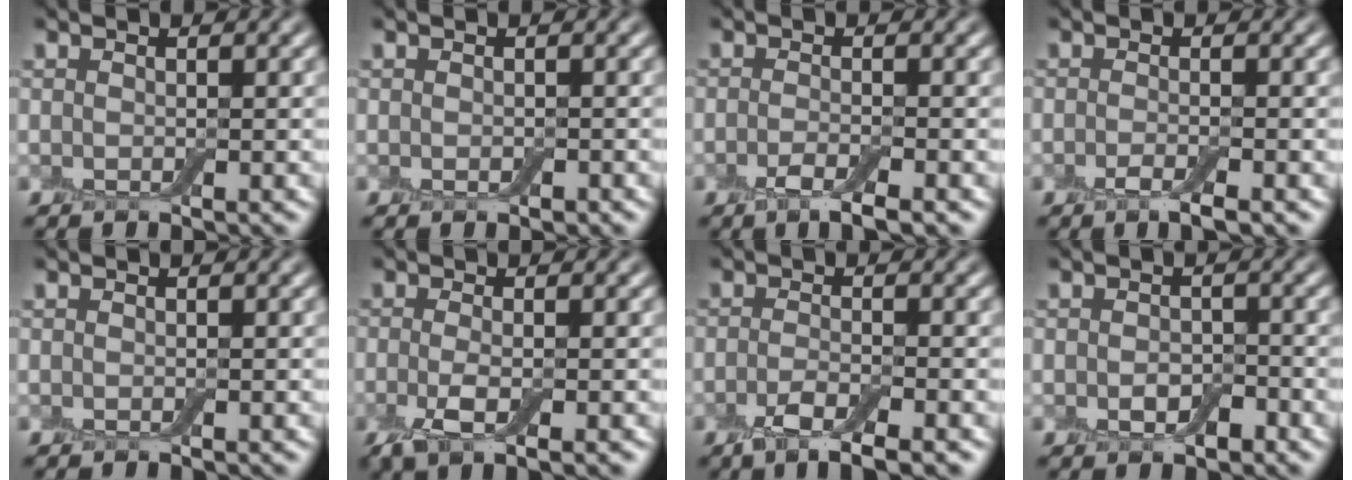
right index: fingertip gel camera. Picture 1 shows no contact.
{"total": 0.6, "force": [-0.2, 0.4, 0.4], "torque": [-0.006, -0.001, -0.002]}
{"total": 2.6, "force": [-1.4, 0.6, 2.1], "torque": [-0.036, -0.001, -0.029]}
{"total": 2.0, "force": [-1.0, 0.4, 1.6], "torque": [-0.026, 0.000, -0.023]}
{"total": 0.0}
{"total": 3.2, "force": [-0.9, 1.1, 2.9], "torque": [-0.063, -0.010, -0.021]}
{"total": 3.6, "force": [-2.0, 1.0, 2.8], "torque": [-0.056, -0.008, -0.041]}
{"total": 2.2, "force": [-0.7, 1.4, 1.5], "torque": [-0.027, -0.002, -0.014]}